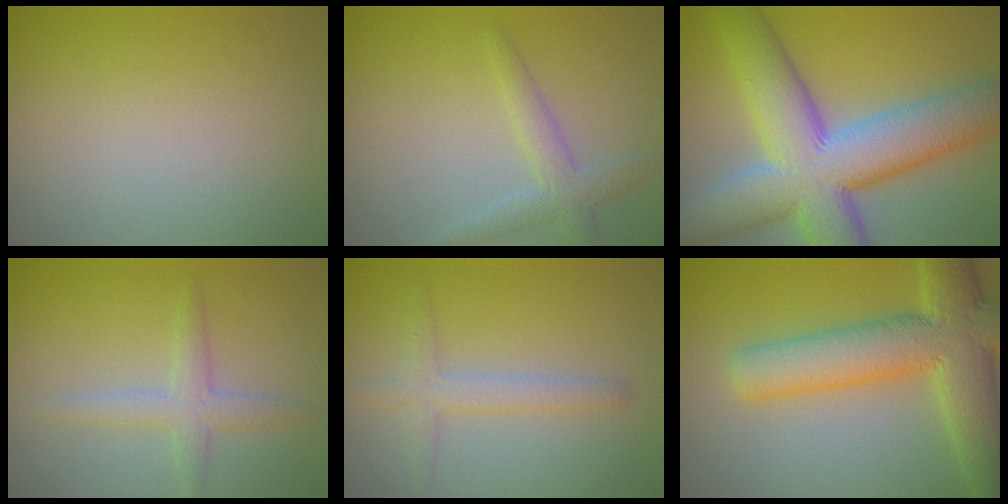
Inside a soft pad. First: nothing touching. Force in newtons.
{"total": 2.6, "press": 2.6, "slide": 0.1}
{"total": 14.1, "press": 14.1, "slide": 0.8}
{"total": 2.5, "press": 2.5, "slide": 0.1}
{"total": 2.4, "press": 2.4, "slide": 0.1}
{"total": 9.9, "press": 9.9, "slide": 0.4}